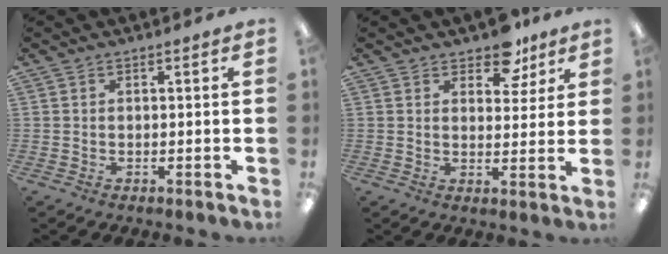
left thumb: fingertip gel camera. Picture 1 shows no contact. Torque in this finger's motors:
{"motor_torque": [1.02, 0.61, 0.47, -0.57, 0.00]}